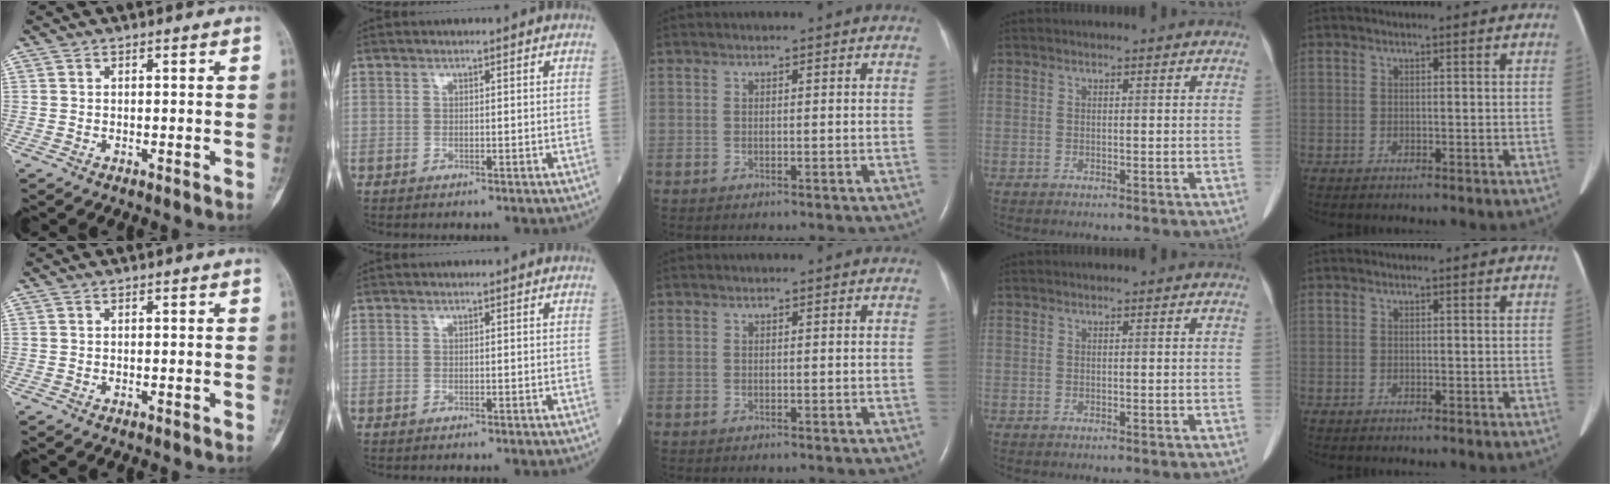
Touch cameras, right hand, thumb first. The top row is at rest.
{}